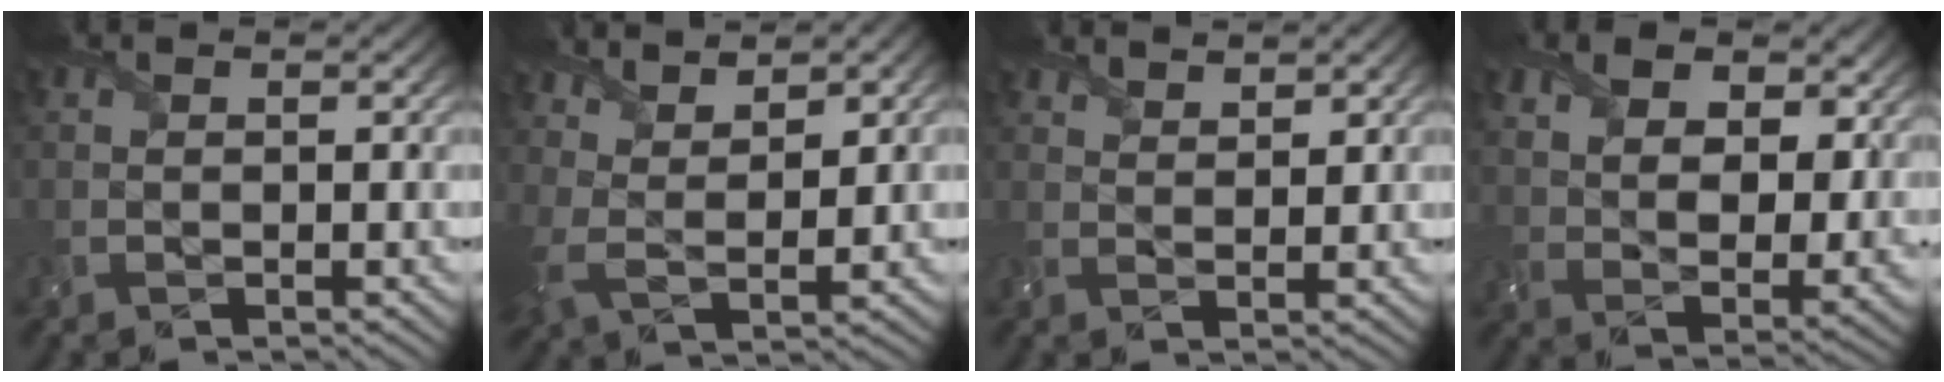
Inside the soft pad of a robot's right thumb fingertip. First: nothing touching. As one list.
[{"total": 6.2, "force": [4.3, 2.2, 3.9], "torque": [-0.085, 0.003, 0.086]}, {"total": 2.2, "force": [2.2, 0.1, -0.2], "torque": [0.001, -0.003, 0.047]}, {"total": 9.9, "force": [5.5, 5.5, 6.1], "torque": [-0.126, -0.002, 0.095]}]